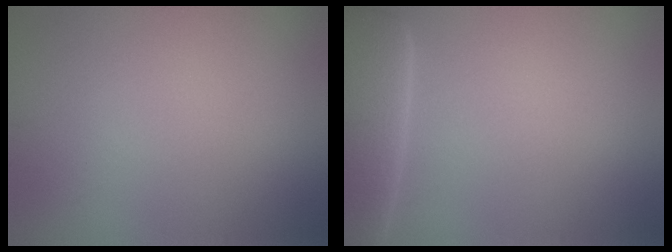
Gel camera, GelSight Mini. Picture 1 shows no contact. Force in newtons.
{"total": 7.6, "press": 7.5, "slide": 1.2}